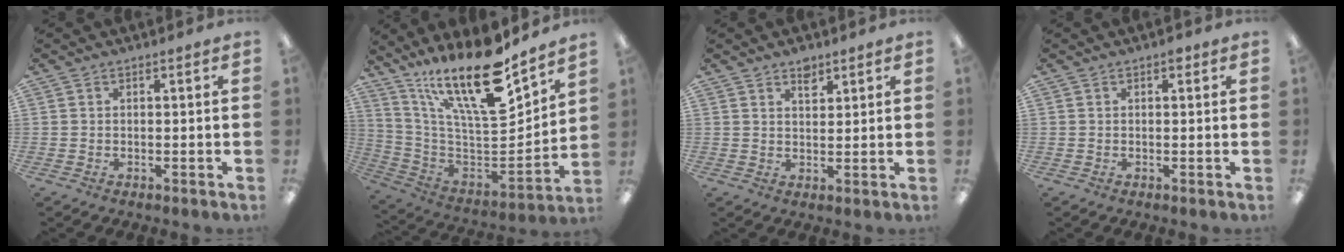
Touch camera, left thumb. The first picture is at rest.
{"total": 24.1, "force": [16.9, 7.2, 15.7], "torque": [-0.272, -0.131, 0.285]}
{"total": 3.5, "force": [2.7, 1.8, 1.5], "torque": [-0.010, -0.014, 0.045]}
{"total": 1.0, "force": [0.6, 0.5, 0.7], "torque": [-0.006, 0.002, 0.007]}